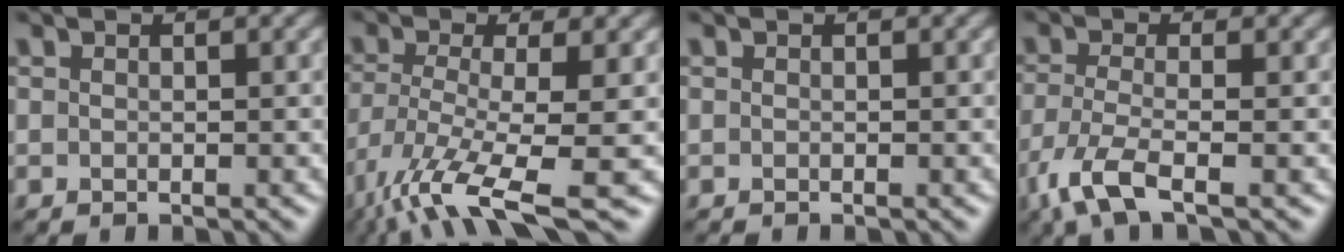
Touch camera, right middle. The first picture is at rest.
{"total": 8.8, "force": [-4.7, 2.1, 7.1], "torque": [-0.137, -0.016, -0.090]}
{"total": 0.6, "force": [-0.6, 0.1, 0.2], "torque": [0.005, -0.004, -0.010]}
{"total": 4.5, "force": [-2.7, 1.1, 3.4], "torque": [-0.085, -0.016, -0.064]}